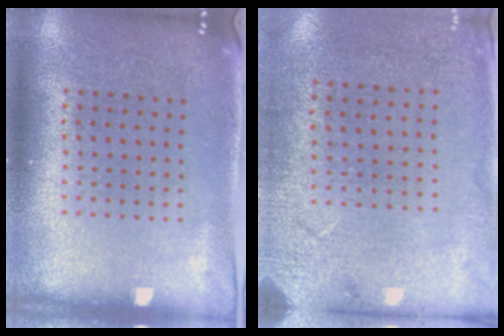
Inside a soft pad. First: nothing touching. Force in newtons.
{"total": 2.6, "press": 2.2, "slide": 1.3}